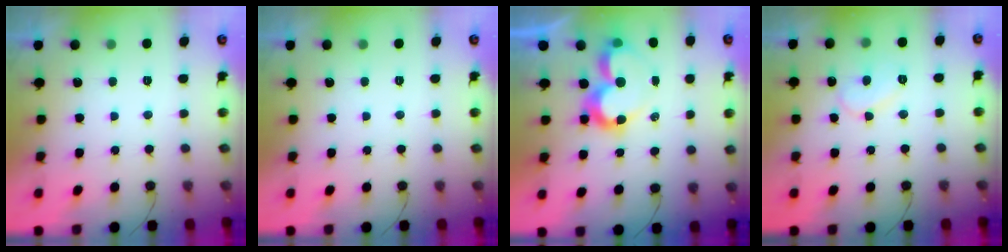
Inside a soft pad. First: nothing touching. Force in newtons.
{"total": 0.0}
{"total": 9.6, "press": 9.6, "slide": 0.8}
{"total": 7.6, "press": 7.6, "slide": 0.4}